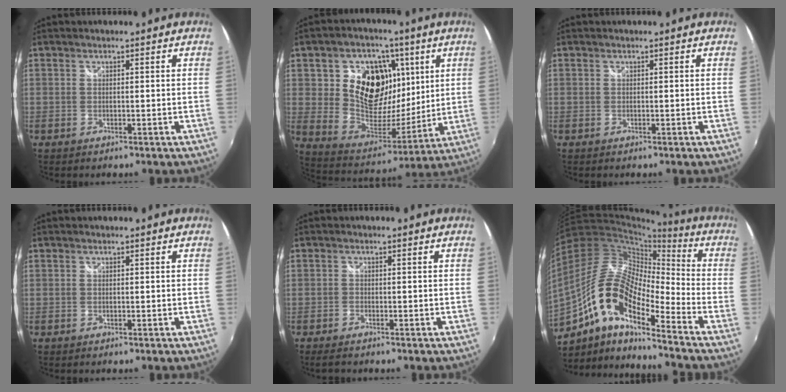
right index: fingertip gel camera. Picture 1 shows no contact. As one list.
[{"total": 18.5, "force": [6.3, 14.3, 10.0], "torque": [-0.211, 0.013, 0.121]}, {"total": 0.0}, {"total": 0.0}, {"total": 2.3, "force": [-1.9, 0.7, 1.1], "torque": [-0.027, -0.009, -0.034]}, {"total": 17.6, "force": [-8.3, 5.9, 14.3], "torque": [-0.256, 0.003, -0.175]}]